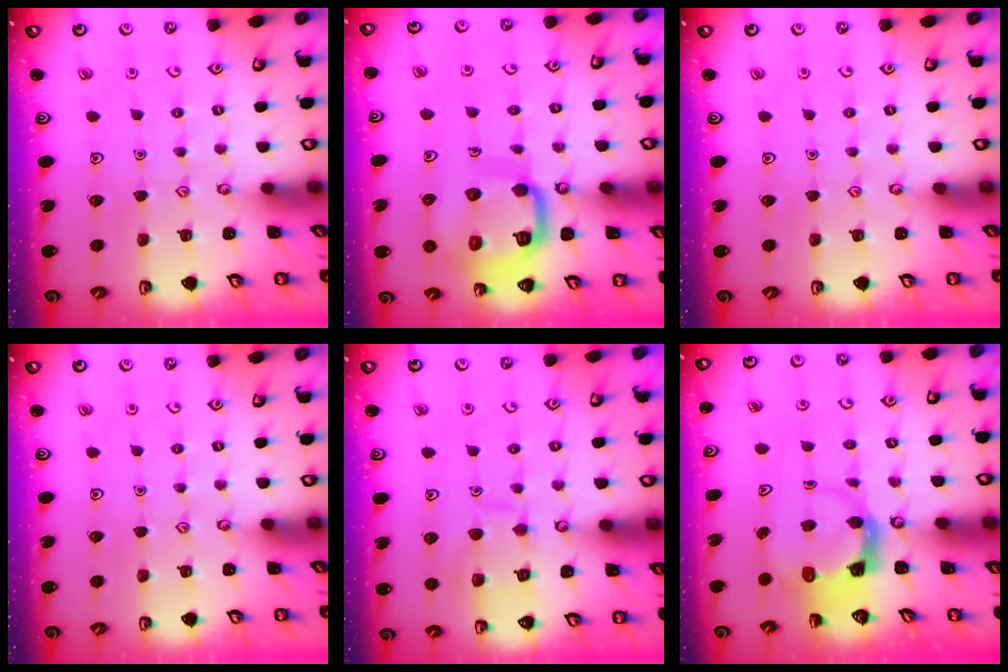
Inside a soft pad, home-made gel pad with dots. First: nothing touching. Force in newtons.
{"total": 16.6, "press": 16.5, "slide": 1.6}
{"total": 0.0}
{"total": 0.0}
{"total": 9.7, "press": 9.7, "slide": 0.9}
{"total": 3.7, "press": 3.6, "slide": 0.5}